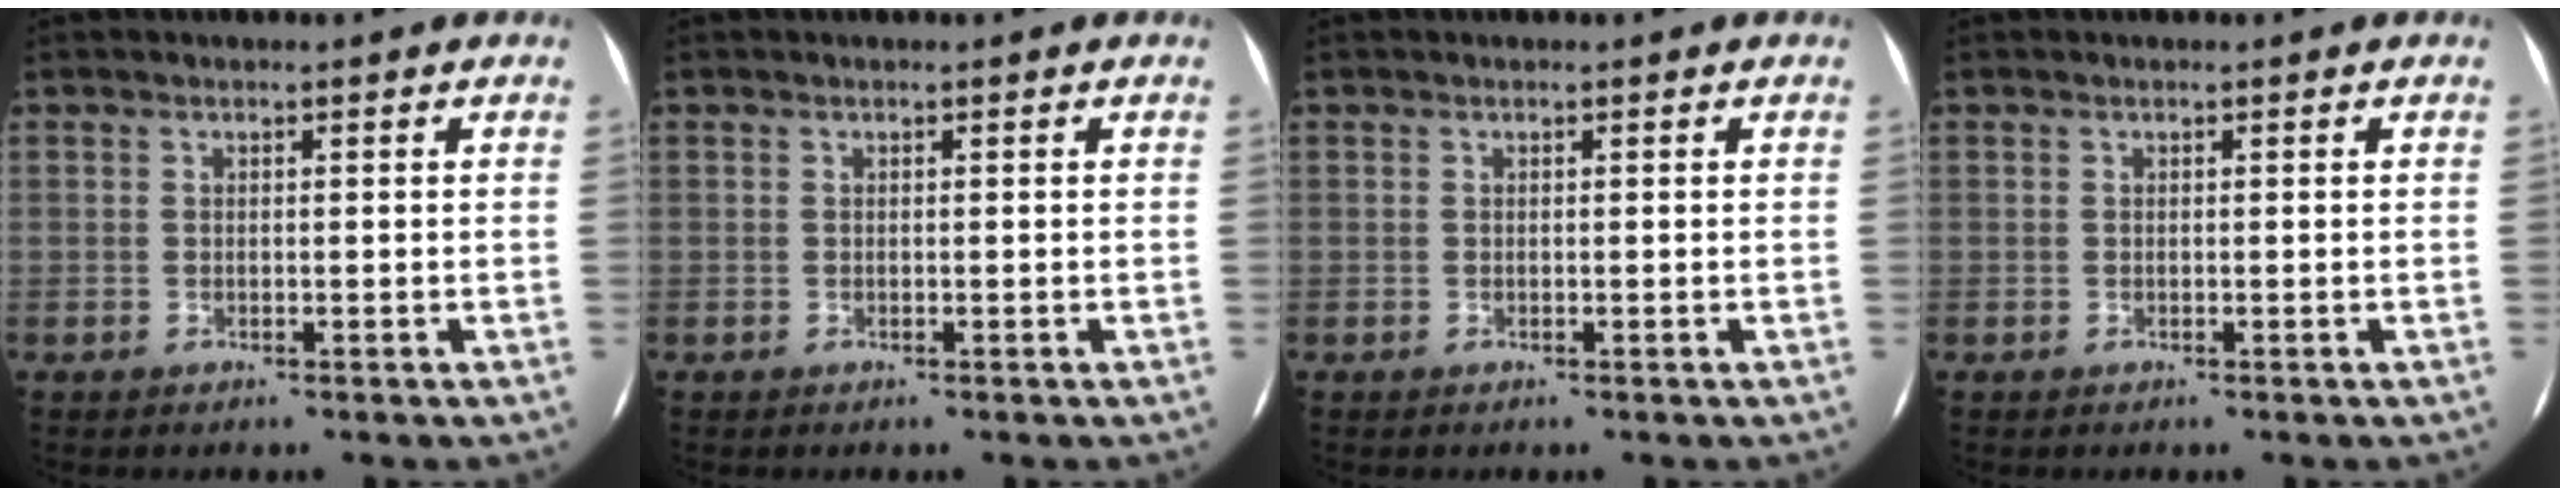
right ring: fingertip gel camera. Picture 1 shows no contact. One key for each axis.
{"total": 0.0}
{"total": 0.0}
{"total": 0.0}